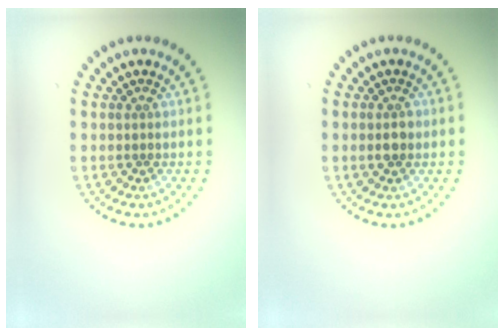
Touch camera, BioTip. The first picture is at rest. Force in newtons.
{"total": 1.4, "press": 1.4, "slide": 0.1}